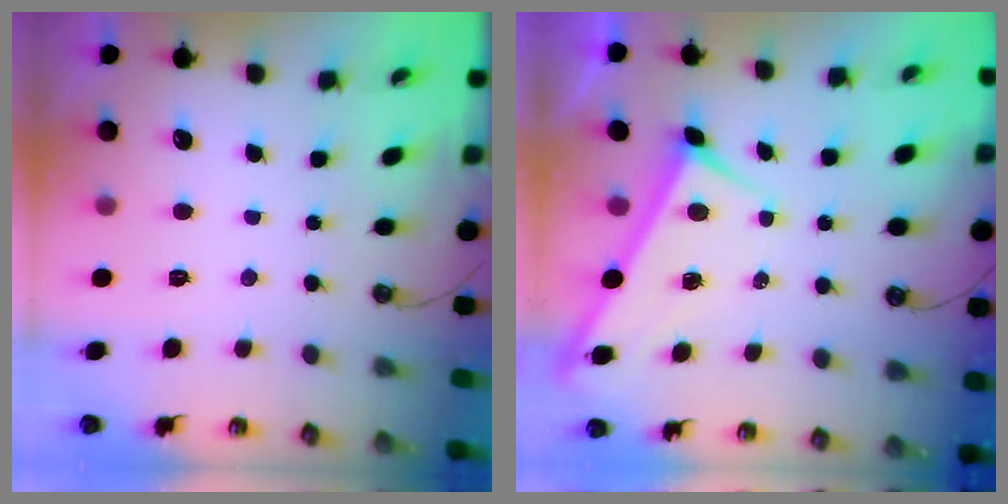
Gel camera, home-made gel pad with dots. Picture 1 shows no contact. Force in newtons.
{"total": 3.2, "press": 3.2, "slide": 0.3}